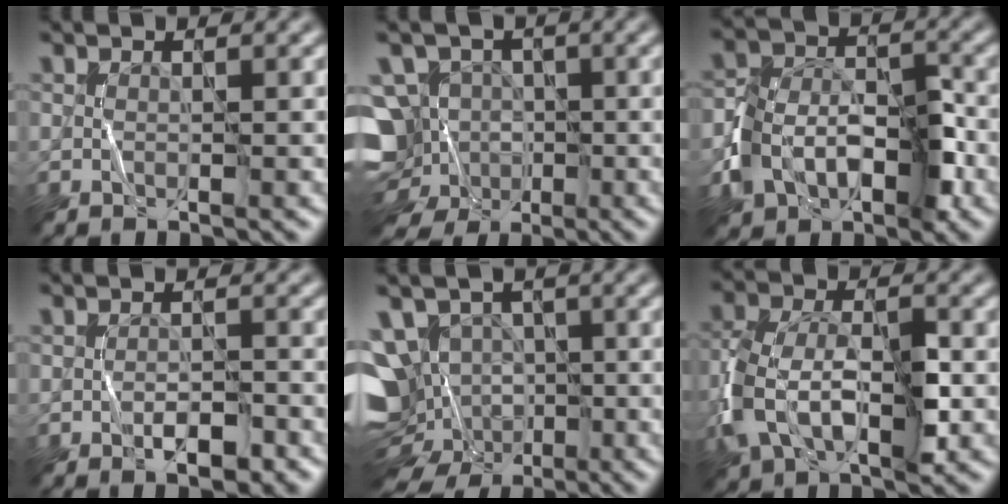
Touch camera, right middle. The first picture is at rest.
{"total": 12.5, "force": [-6.7, 10.0, 3.6], "torque": [-0.053, -0.022, -0.110]}
{"total": 5.9, "force": [-2.5, 4.3, 3.3], "torque": [-0.051, 0.006, -0.050]}
{"total": 1.5, "force": [-1.0, 0.6, 0.9], "torque": [-0.011, 0.005, -0.015]}
{"total": 13.8, "force": [-5.7, 11.0, 6.3], "torque": [-0.118, -0.028, -0.073]}
{"total": 6.9, "force": [-2.1, 4.2, 5.1], "torque": [-0.114, 0.002, -0.045]}